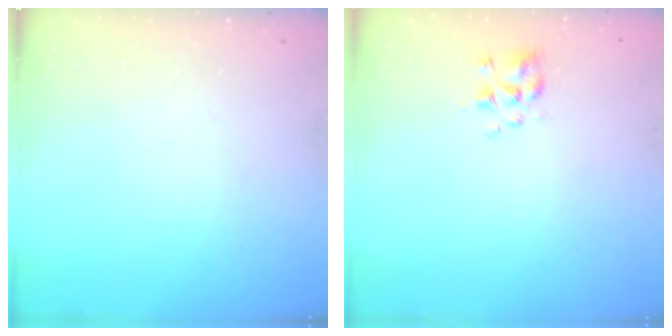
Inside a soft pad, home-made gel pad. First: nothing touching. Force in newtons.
{"total": 2.9, "press": 2.7, "slide": 1.1}